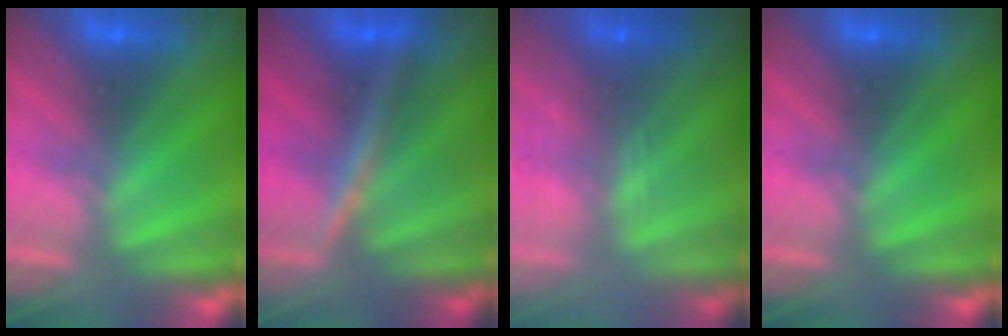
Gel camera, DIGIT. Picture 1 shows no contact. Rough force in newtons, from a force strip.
{"total": 2.4}
{"total": 2.6}
{"total": 0.0}